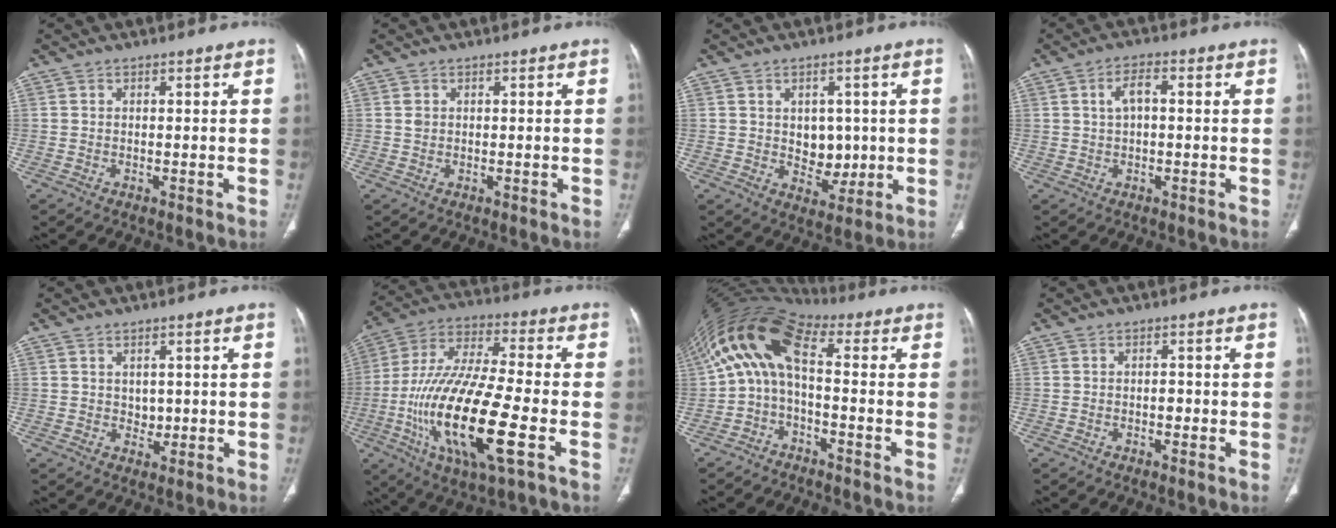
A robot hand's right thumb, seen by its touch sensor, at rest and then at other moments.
{"total": 1.0, "force": [0.3, 0.8, 0.5], "torque": [-0.005, 0.000, 0.007]}
{"total": 6.8, "force": [0.5, 5.0, 4.5], "torque": [-0.030, -0.010, 0.019]}
{"total": 4.0, "force": [0.7, 2.1, 3.4], "torque": [-0.067, 0.013, 0.010]}
{"total": 2.0, "force": [0.4, 1.6, 1.1], "torque": [-0.008, -0.004, 0.011]}
{"total": 22.9, "force": [-6.0, 6.3, 21.2], "torque": [-0.443, 0.007, -0.103]}
{"total": 13.8, "force": [-0.2, 6.7, 12.0], "torque": [-0.236, 0.062, -0.017]}
{"total": 1.3, "force": [-0.4, 0.8, 1.0], "torque": [-0.013, 0.002, -0.008]}